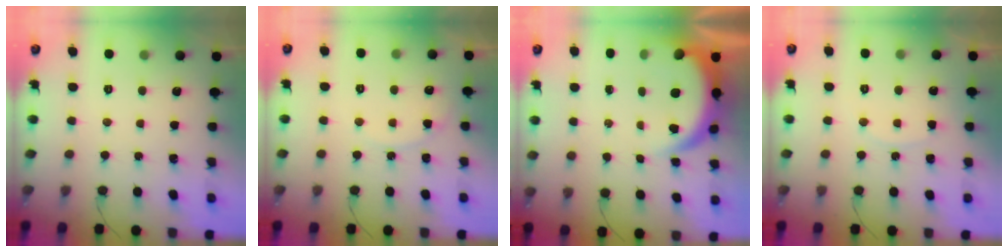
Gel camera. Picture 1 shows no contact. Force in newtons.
{"total": 4.7, "press": 4.6, "slide": 0.5}
{"total": 7.0, "press": 6.9, "slide": 0.8}
{"total": 5.6, "press": 5.6, "slide": 0.5}